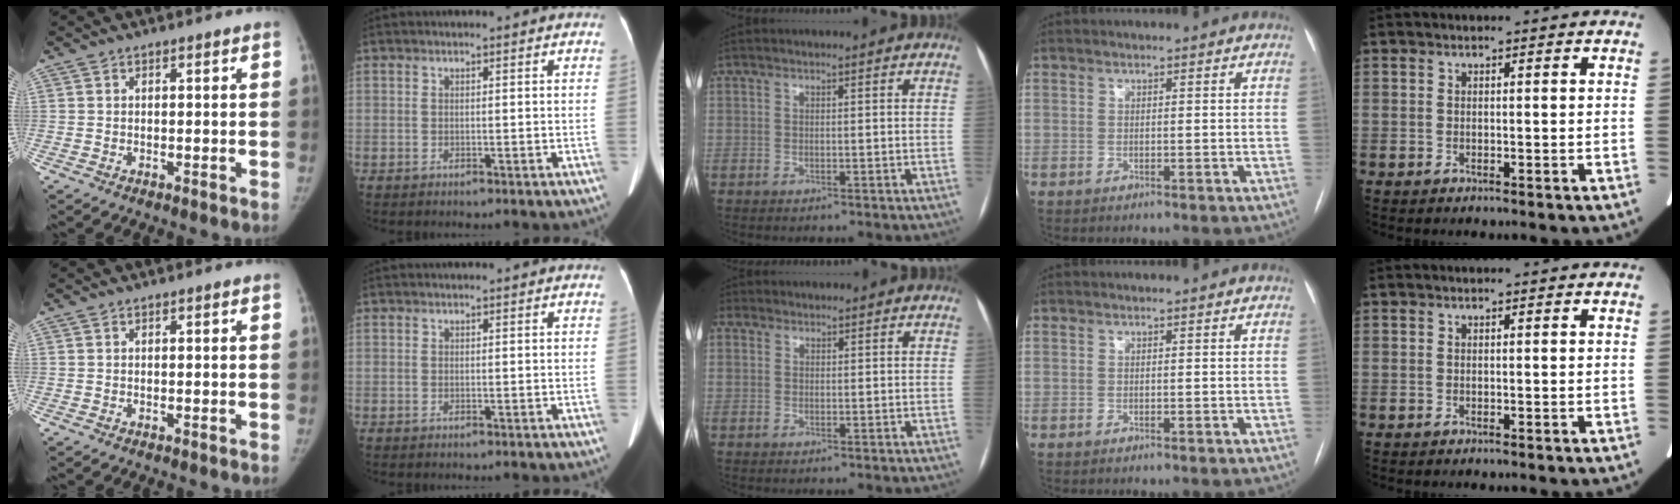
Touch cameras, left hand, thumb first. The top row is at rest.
{"middle": {"total": 1.5, "force": [0.3, 1.4, 0.3], "torque": [-0.017, 0.007, 0.011]}}